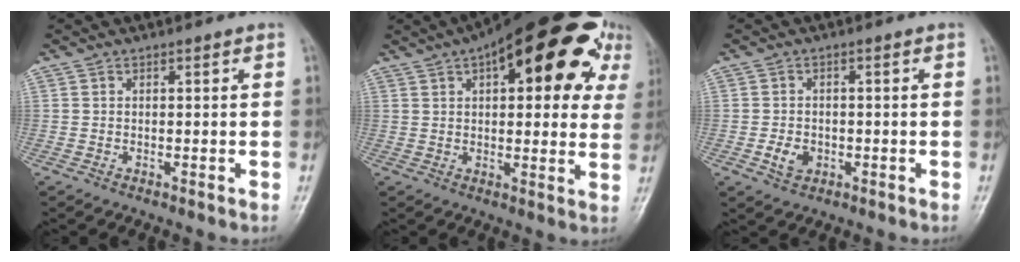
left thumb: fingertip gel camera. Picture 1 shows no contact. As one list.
[{"total": 23.7, "force": [10.8, 9.7, 18.7], "torque": [-0.230, 0.009, 0.142]}, {"total": 3.5, "force": [-1.1, 2.7, 1.9], "torque": [-0.027, 0.002, -0.018]}]